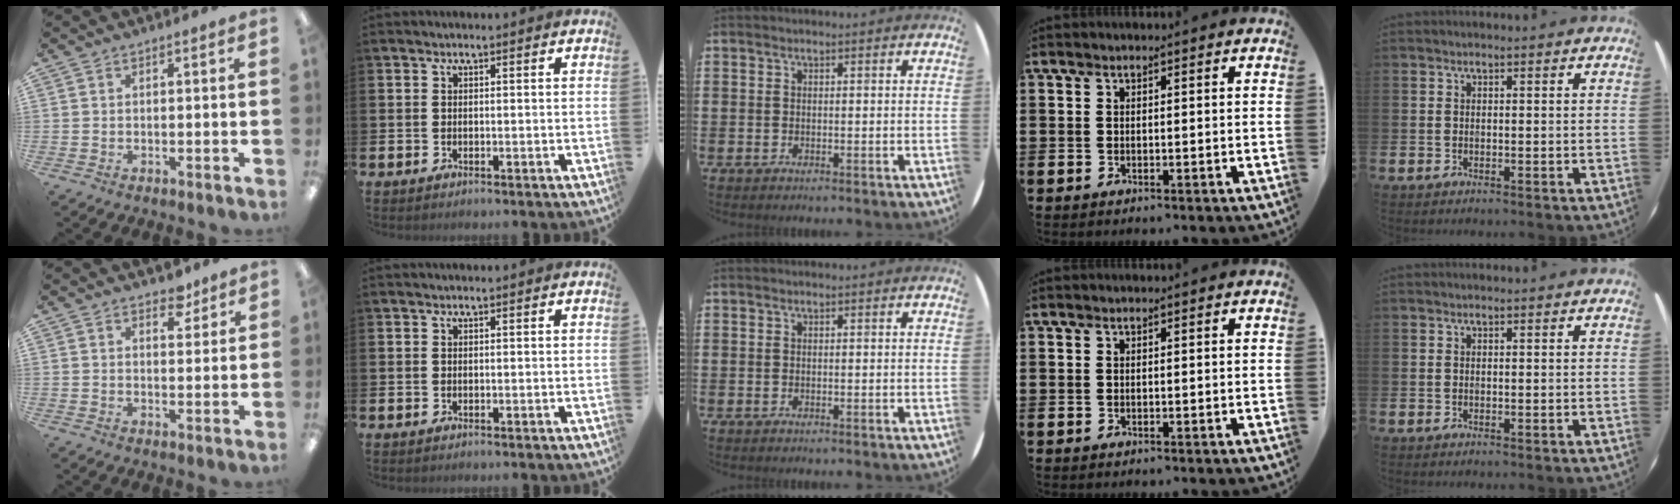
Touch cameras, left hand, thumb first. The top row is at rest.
{"thumb": {"total": 4.5, "force": [3.7, 2.3, 1.4], "torque": [-0.002, -0.020, 0.063]}}